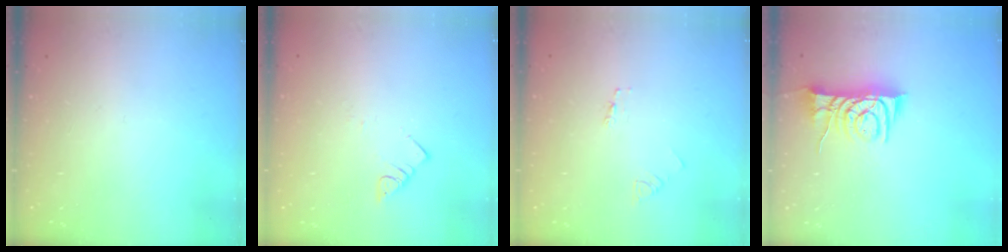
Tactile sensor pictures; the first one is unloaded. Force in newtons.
{"total": 2.8, "press": 2.8, "slide": 0.2}
{"total": 1.8, "press": 1.8, "slide": 0.2}
{"total": 8.8, "press": 8.8, "slide": 0.5}